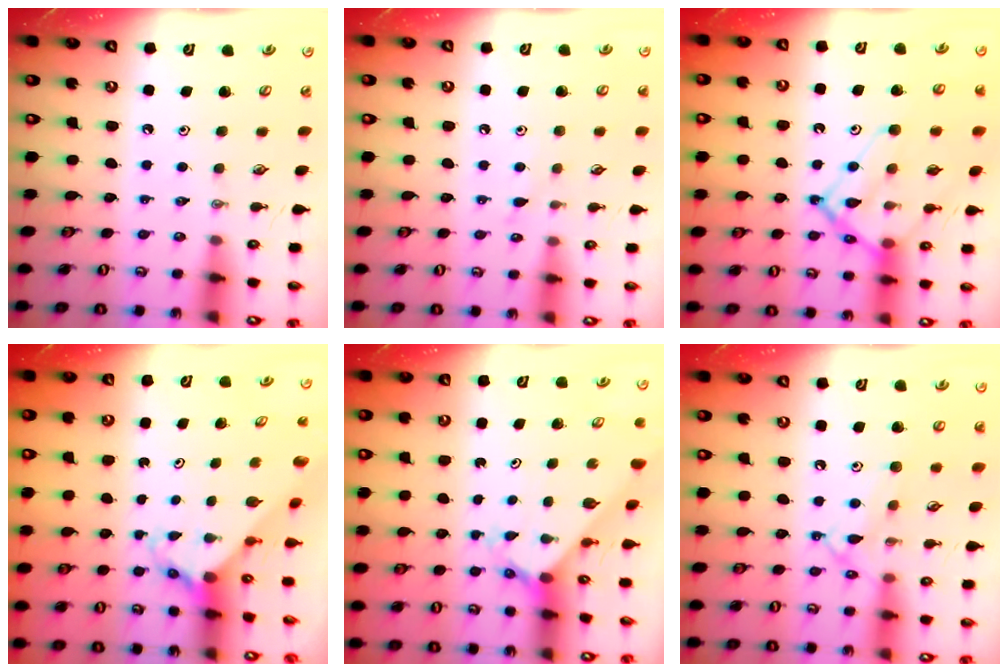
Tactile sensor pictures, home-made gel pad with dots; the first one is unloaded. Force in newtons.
{"total": 4.6, "press": 4.5, "slide": 0.5}
{"total": 18.9, "press": 18.8, "slide": 1.7}
{"total": 3.6, "press": 3.6, "slide": 0.2}
{"total": 2.0, "press": 2.0, "slide": 0.2}
{"total": 11.4, "press": 11.4, "slide": 0.8}